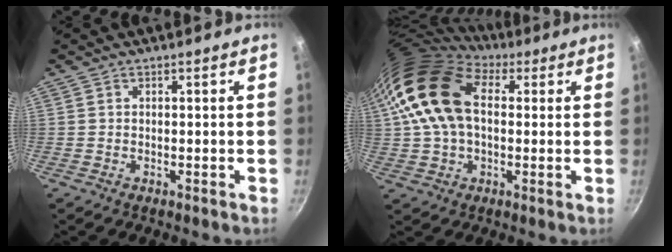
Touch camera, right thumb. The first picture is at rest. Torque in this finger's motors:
{"motor_torque": [-0.83, 2.51, 2.48, 0.17, 0.71]}